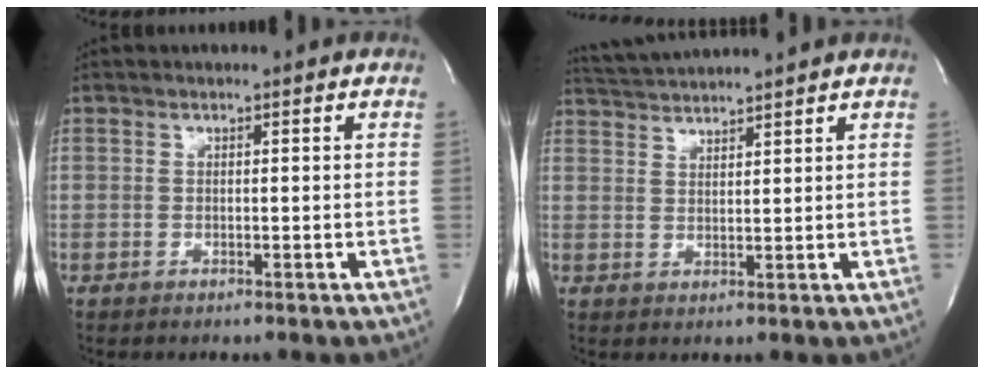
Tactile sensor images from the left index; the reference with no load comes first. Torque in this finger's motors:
{"motor_torque": [0.25, -0.26, 0.18, 0.12]}